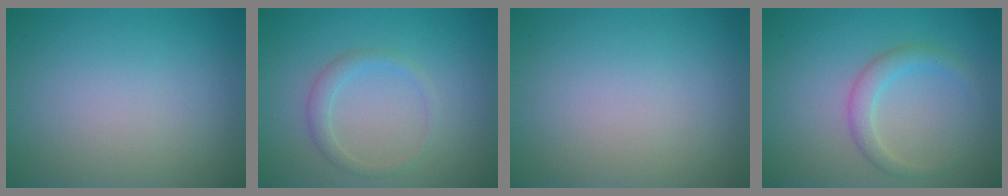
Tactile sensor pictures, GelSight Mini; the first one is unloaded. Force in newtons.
{"total": 1.6, "press": 1.6, "slide": 0.0}
{"total": 0.0}
{"total": 2.0, "press": 2.0, "slide": 0.2}